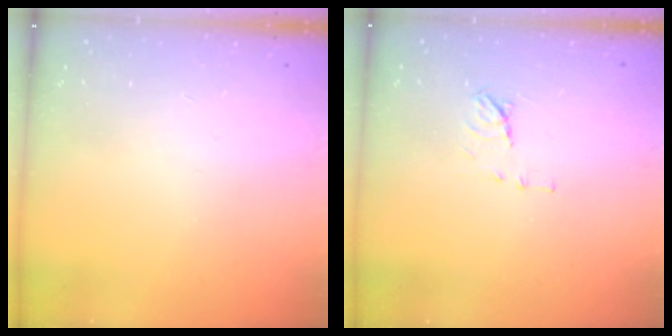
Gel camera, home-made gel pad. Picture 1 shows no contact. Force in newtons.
{"total": 6.9, "press": 6.9, "slide": 0.7}